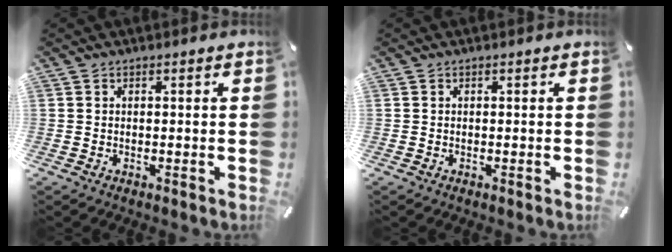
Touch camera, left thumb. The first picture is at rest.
{"total": 0.0}